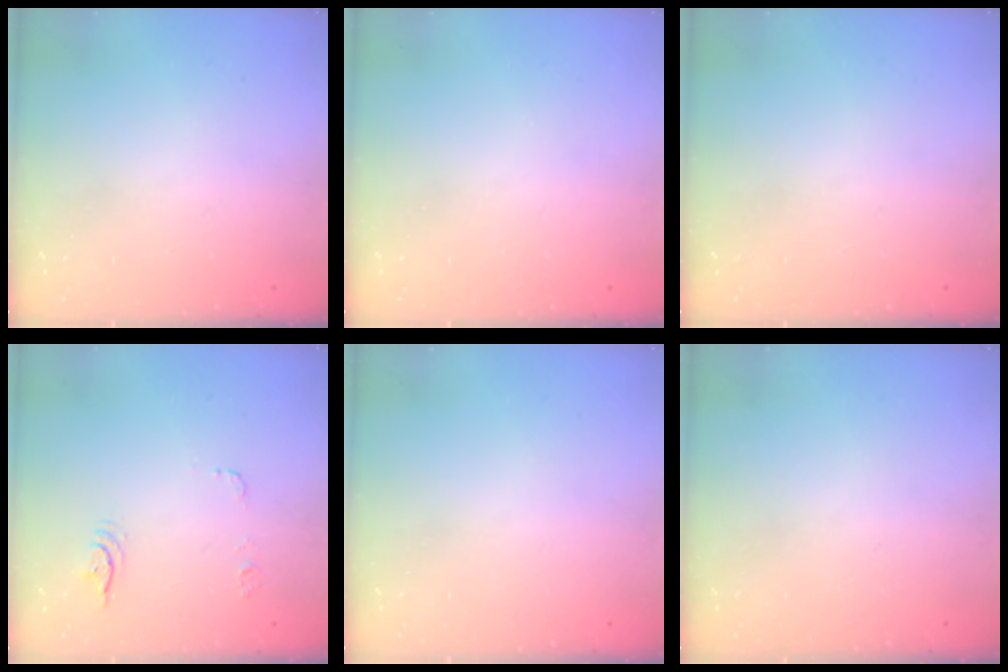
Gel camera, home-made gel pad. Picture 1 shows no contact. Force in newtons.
{"total": 0.0}
{"total": 0.0}
{"total": 6.0, "press": 6.0, "slide": 0.4}
{"total": 0.0}
{"total": 0.0}